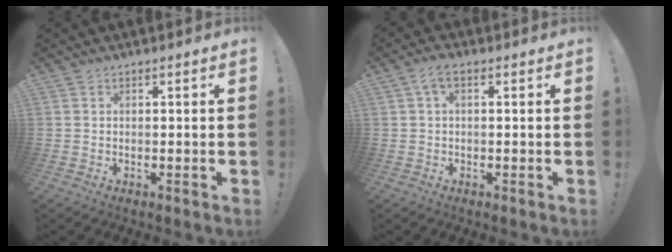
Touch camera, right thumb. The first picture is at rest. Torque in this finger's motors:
{"motor_torque": [-0.25, 0.25, -0.05, 0.08, 0.00]}